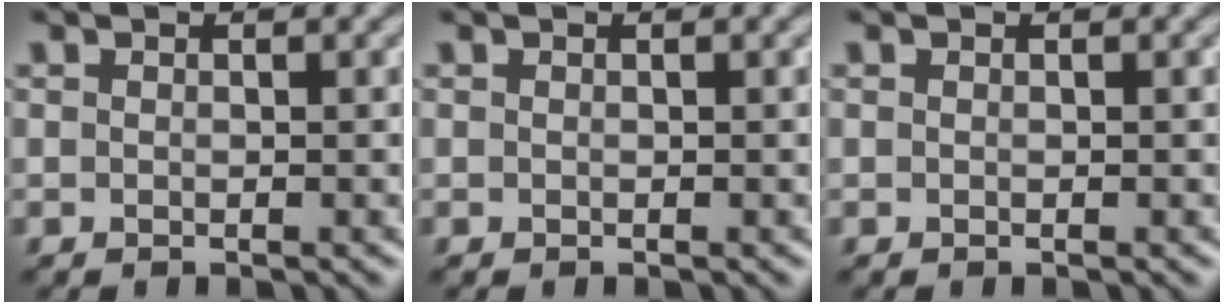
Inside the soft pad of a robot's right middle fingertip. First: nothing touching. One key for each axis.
{"total": 0.0}
{"total": 0.0}